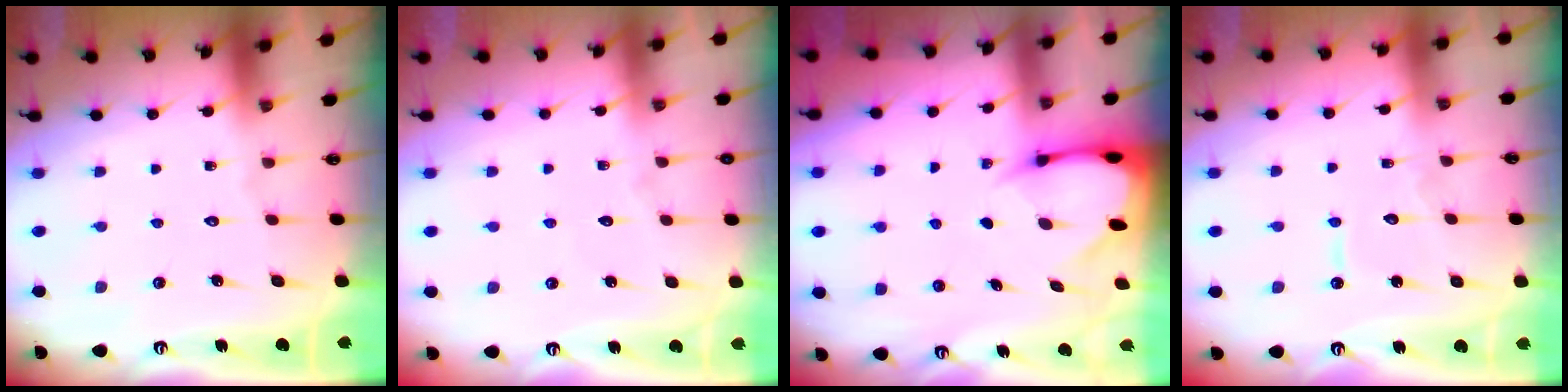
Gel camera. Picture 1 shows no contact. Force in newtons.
{"total": 3.0, "press": 3.0, "slide": 0.3}
{"total": 3.7, "press": 3.6, "slide": 0.5}
{"total": 5.3, "press": 5.3, "slide": 0.4}